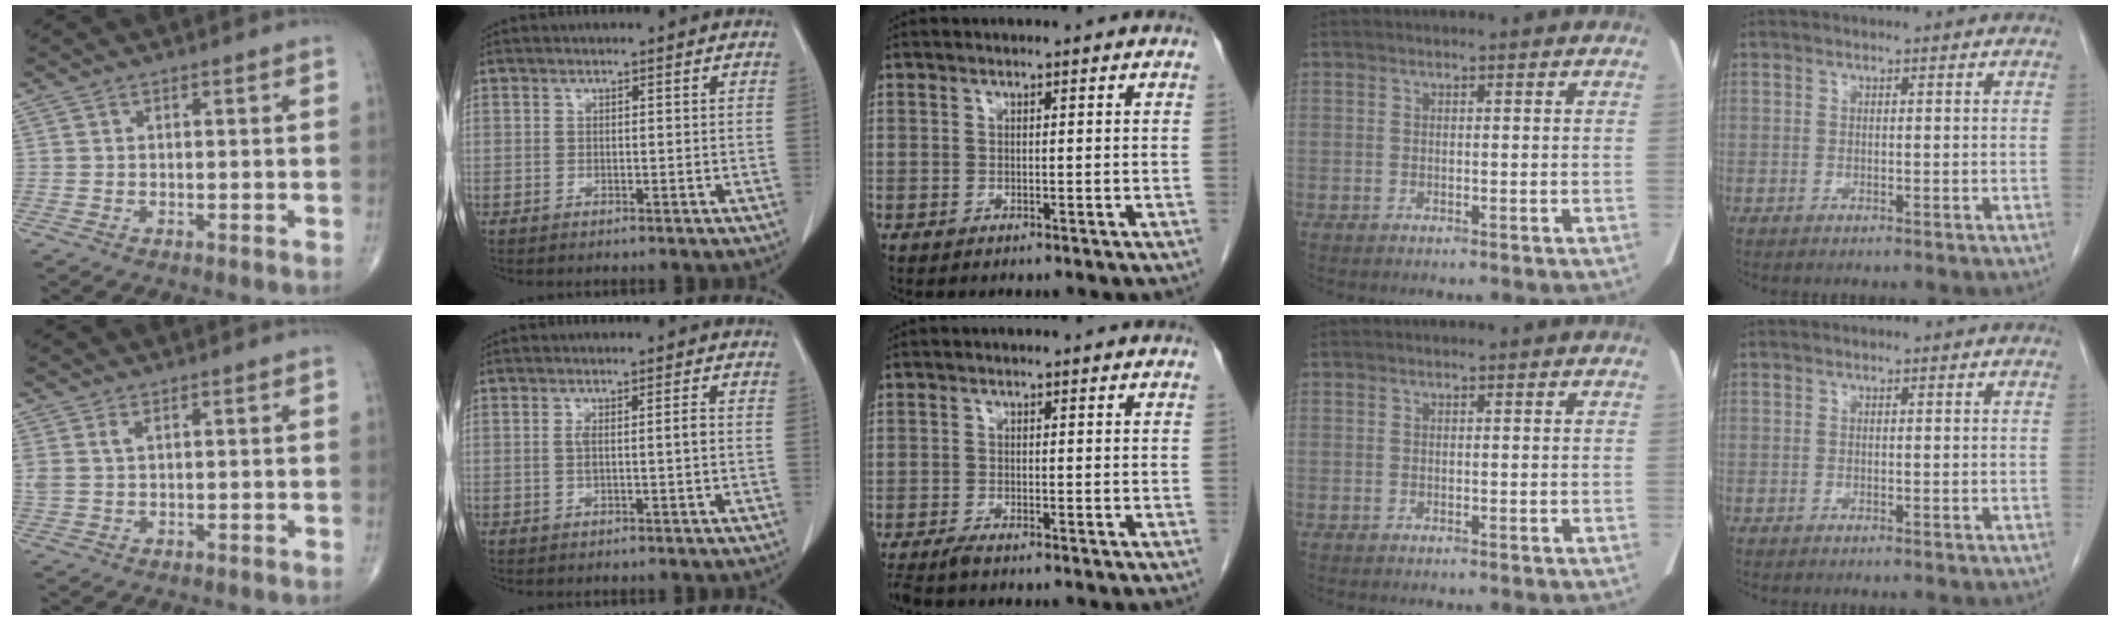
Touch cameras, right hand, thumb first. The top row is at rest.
{"thumb": {"total": 2.9, "force": [1.1, 1.5, 2.2], "torque": [-0.061, 0.010, 0.030]}, "index": {"total": 2.3, "force": [0.0, 0.0, 2.3], "torque": [-0.042, 0.004, 0.004]}, "middle": {"total": 2.0, "force": [-1.8, 0.1, 1.0], "torque": [-0.024, -0.007, -0.033]}}